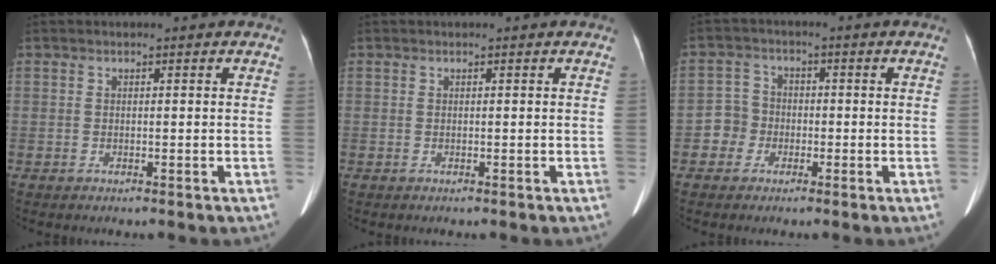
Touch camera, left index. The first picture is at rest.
{"total": 0.0}
{"total": 3.7, "force": [-1.4, 3.4, 0.5], "torque": [-0.011, 0.012, -0.032]}